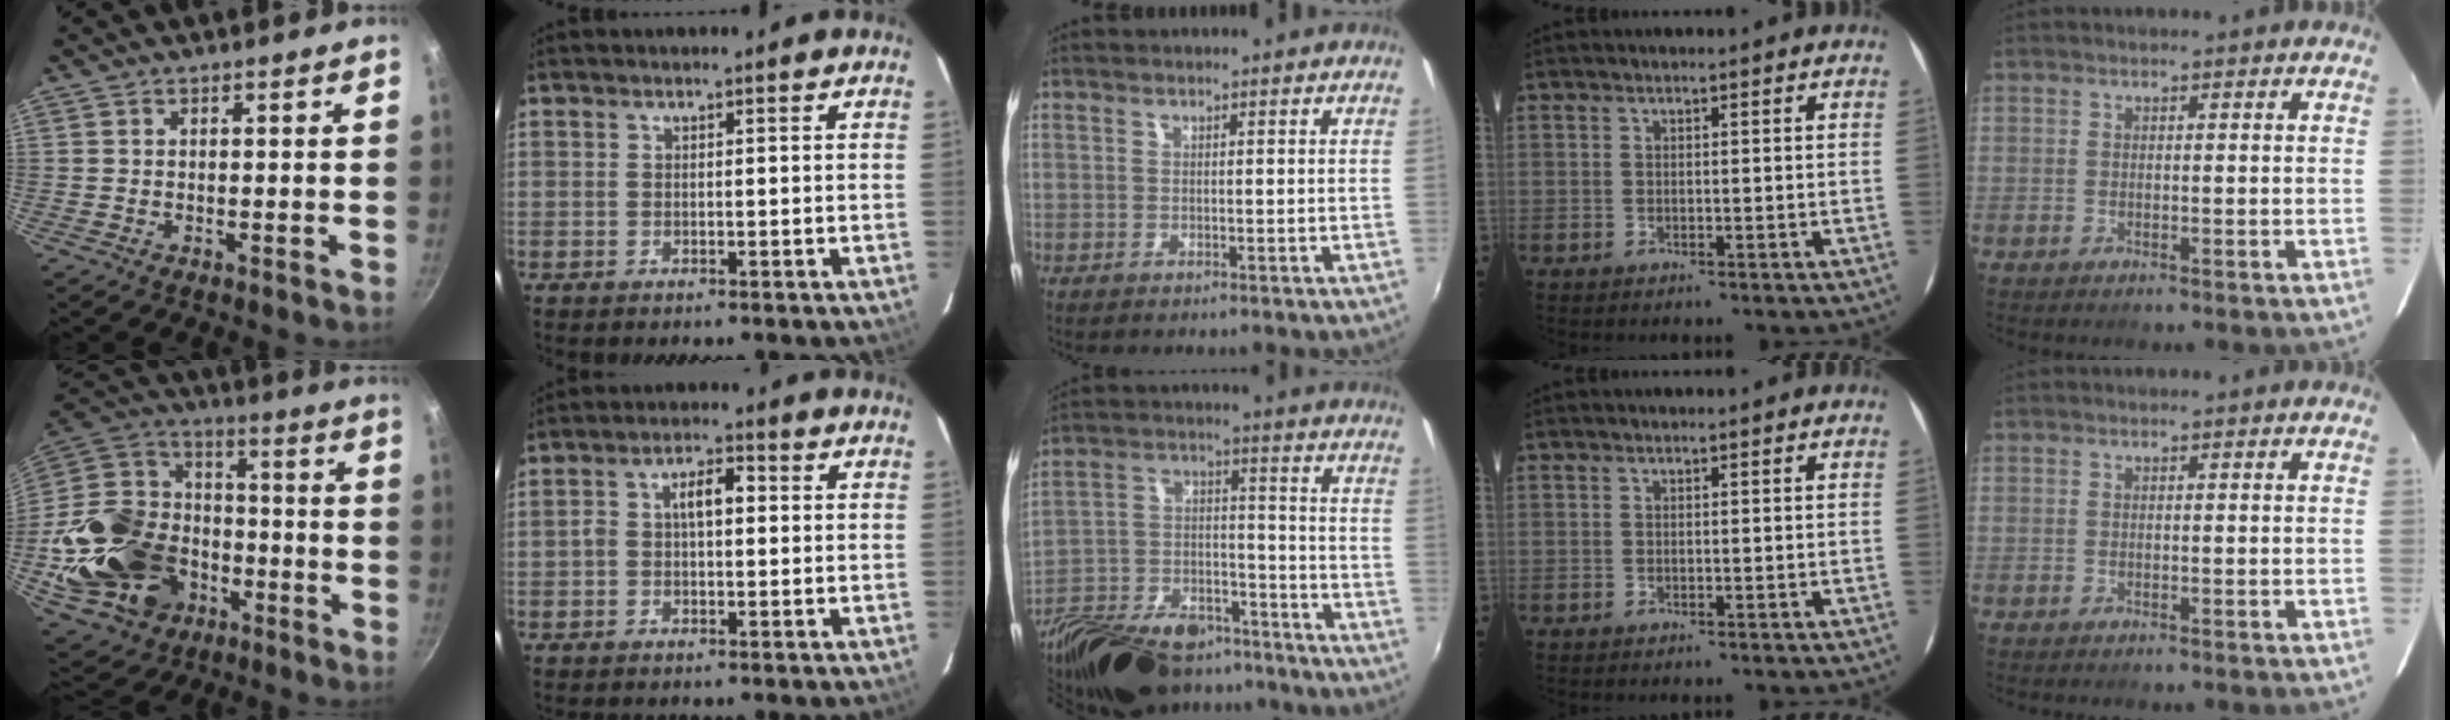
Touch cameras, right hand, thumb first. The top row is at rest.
{"thumb": {"total": 27.0, "force": [-8.5, 20.4, 15.6], "torque": [-0.262, 0.063, -0.131]}, "index": {"total": 5.2, "force": [0.3, 2.8, 4.4], "torque": [-0.077, 0.017, 0.005]}, "middle": {"total": 26.3, "force": [-19.6, 12.2, 12.6], "torque": [-0.271, 0.003, -0.300]}}